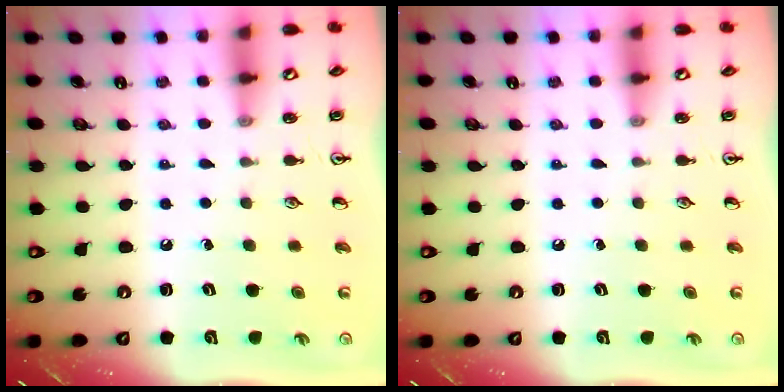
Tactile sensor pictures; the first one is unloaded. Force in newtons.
{"total": 0.0}